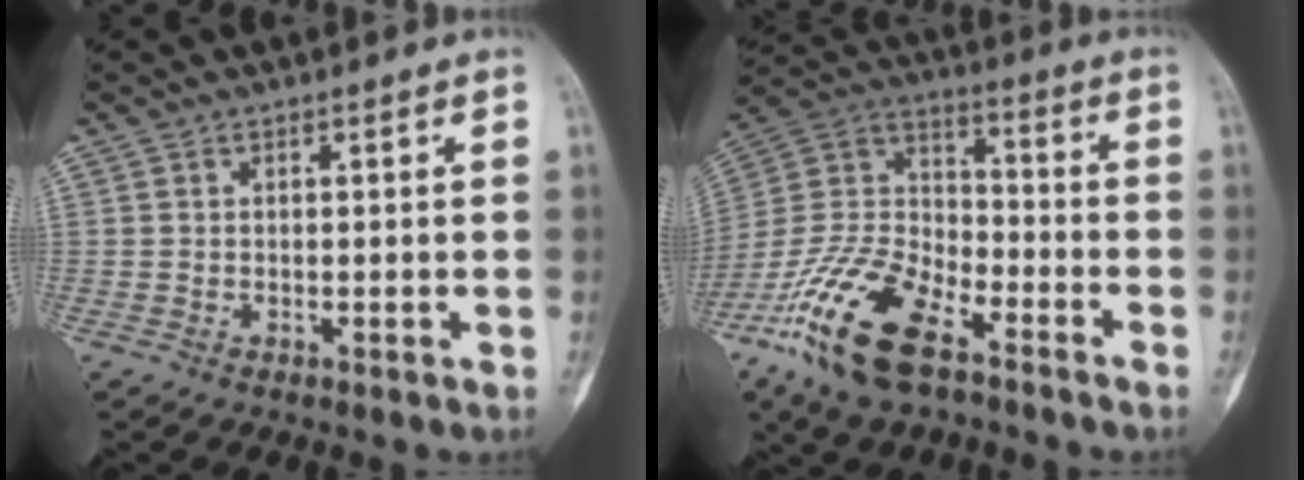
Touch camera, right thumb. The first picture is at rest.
{"total": 19.1, "force": [-11.5, 8.3, 12.8], "torque": [-0.255, 0.052, -0.222]}